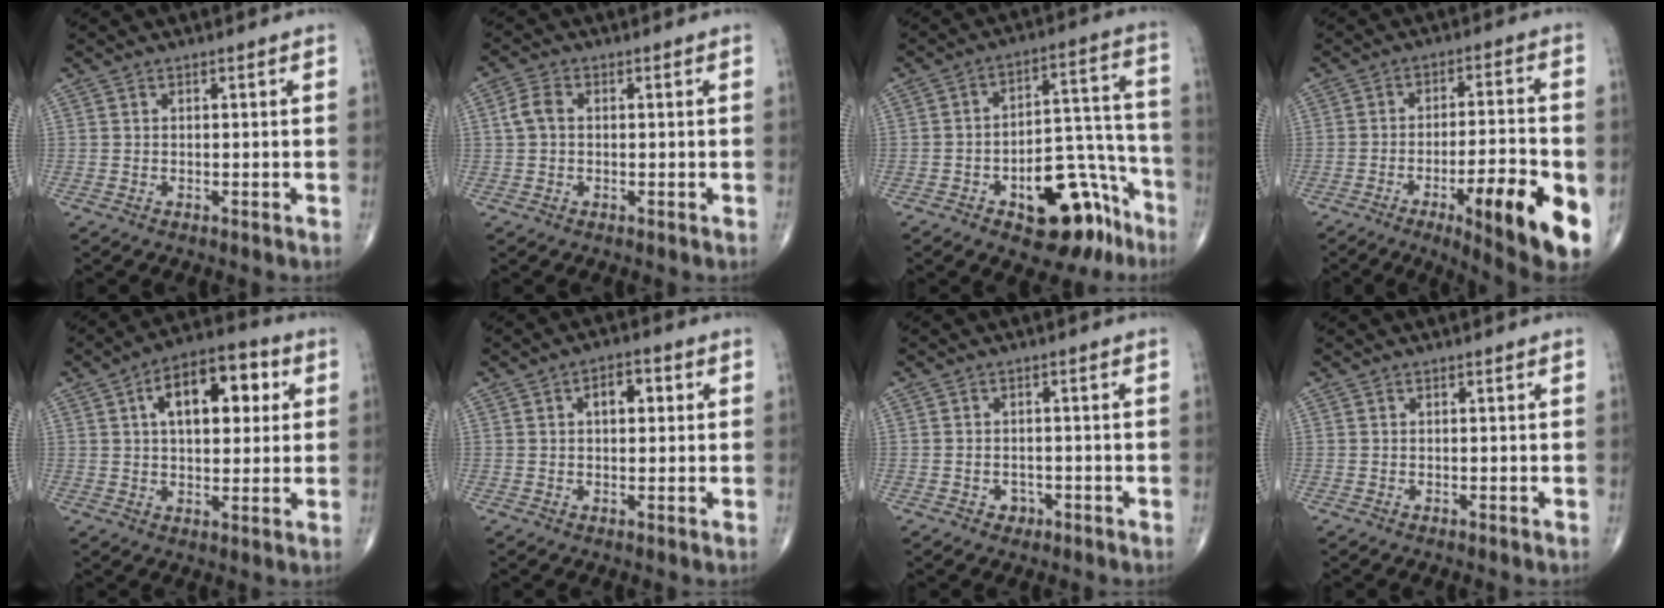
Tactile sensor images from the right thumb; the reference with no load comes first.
{"total": 3.4, "force": [0.3, 2.4, 2.4], "torque": [-0.052, 0.010, 0.002]}
{"total": 17.6, "force": [-9.4, 8.7, 12.1], "torque": [-0.113, 0.090, -0.125]}
{"total": 17.3, "force": [-6.4, 3.7, 15.6], "torque": [-0.204, 0.012, -0.085]}
{"total": 14.1, "force": [3.9, 7.5, 11.3], "torque": [-0.143, 0.015, 0.055]}
{"total": 4.8, "force": [1.2, 2.8, 3.7], "torque": [-0.040, 0.009, 0.013]}
{"total": 2.0, "force": [-1.0, 1.6, 0.6], "torque": [-0.001, 0.007, -0.012]}
{"total": 0.0}